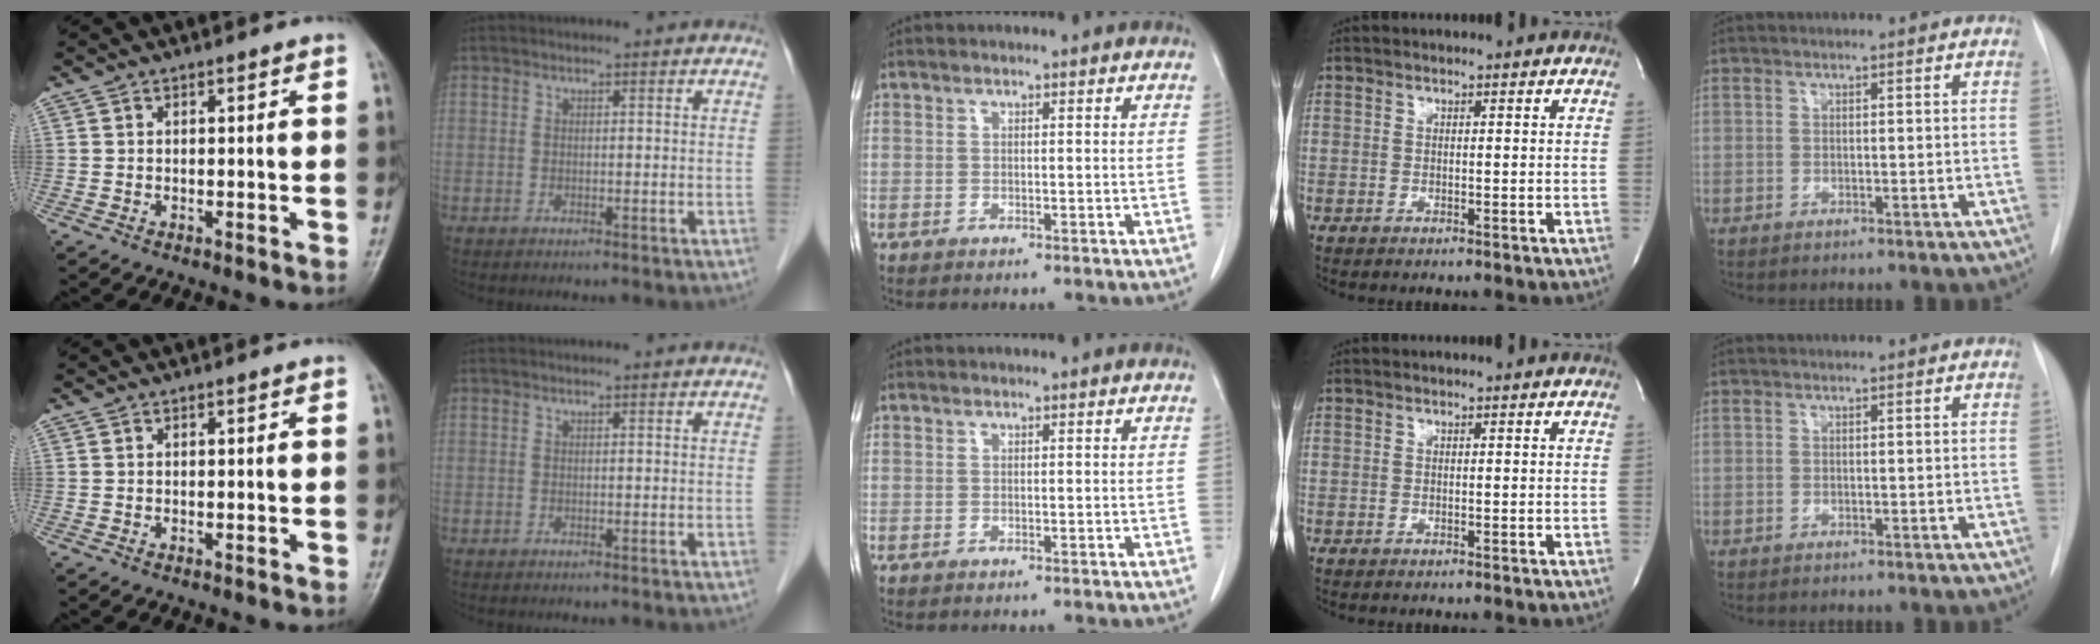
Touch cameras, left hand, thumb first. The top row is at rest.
{}